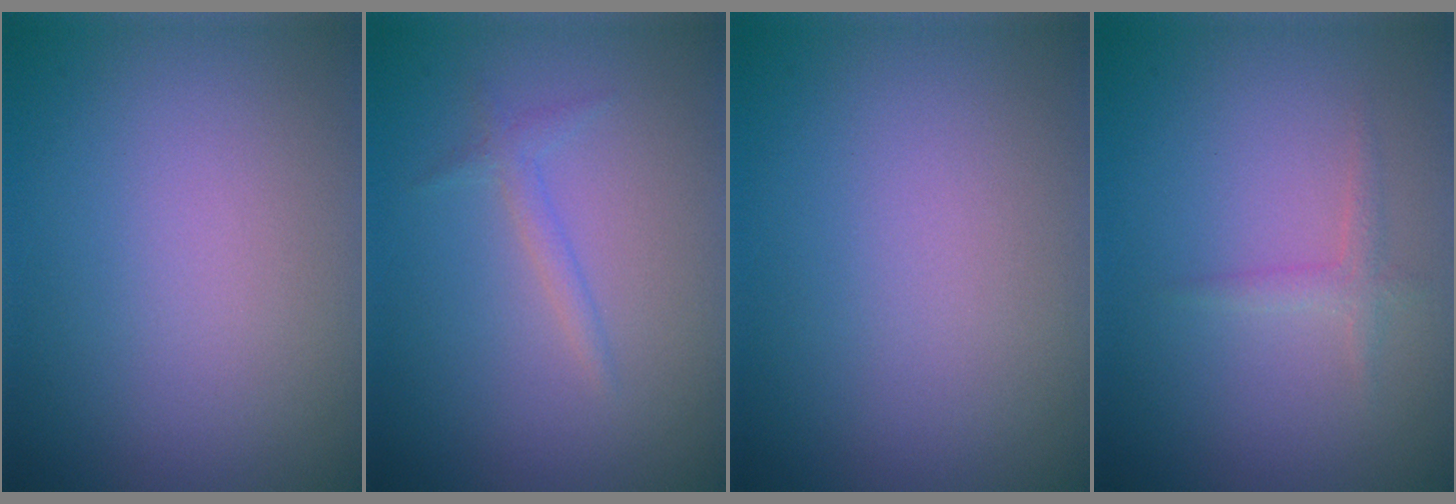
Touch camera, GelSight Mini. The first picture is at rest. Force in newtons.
{"total": 1.1, "press": 1.1, "slide": 0.1}
{"total": 0.0}
{"total": 1.1, "press": 1.1, "slide": 0.0}